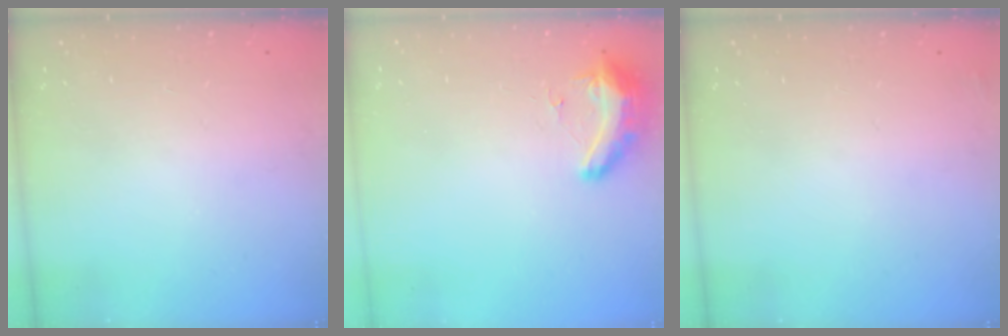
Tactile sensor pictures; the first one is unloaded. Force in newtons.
{"total": 14.6, "press": 10.5, "slide": 10.2}
{"total": 2.3, "press": 2.2, "slide": 0.8}